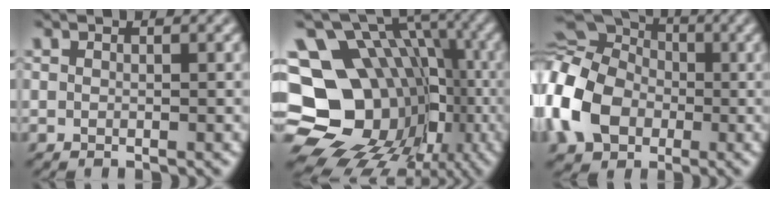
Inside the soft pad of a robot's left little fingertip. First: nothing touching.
{"total": 17.6, "force": [-3.5, 14.4, 9.6], "torque": [-0.165, 0.007, -0.058]}
{"total": 14.2, "force": [-1.9, 11.6, 8.1], "torque": [-0.187, -0.014, -0.073]}